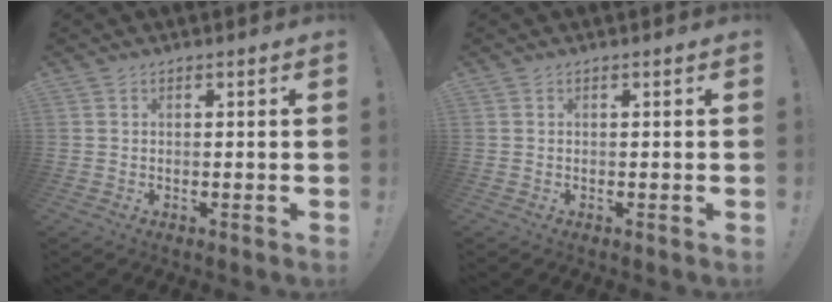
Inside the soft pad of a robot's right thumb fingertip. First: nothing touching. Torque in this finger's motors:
{"motor_torque": [-0.10, -0.10, 0.13, -0.08, 0.05]}